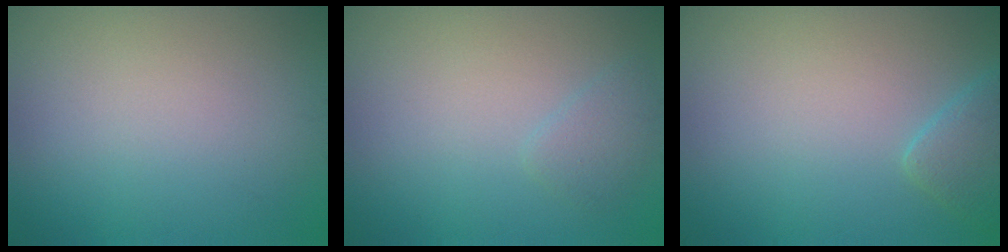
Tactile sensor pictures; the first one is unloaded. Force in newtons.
{"total": 1.3, "press": 1.2, "slide": 0.2}
{"total": 2.2, "press": 2.2, "slide": 0.1}